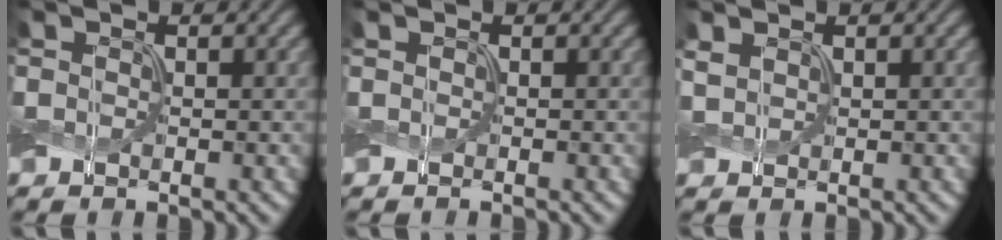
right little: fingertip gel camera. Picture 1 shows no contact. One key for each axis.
{"total": 0.0}
{"total": 1.0, "fx": 0.6, "fy": 0.6, "fz": 0.5, "tx": -0.016, "ty": 0.002, "tz": 0.012}